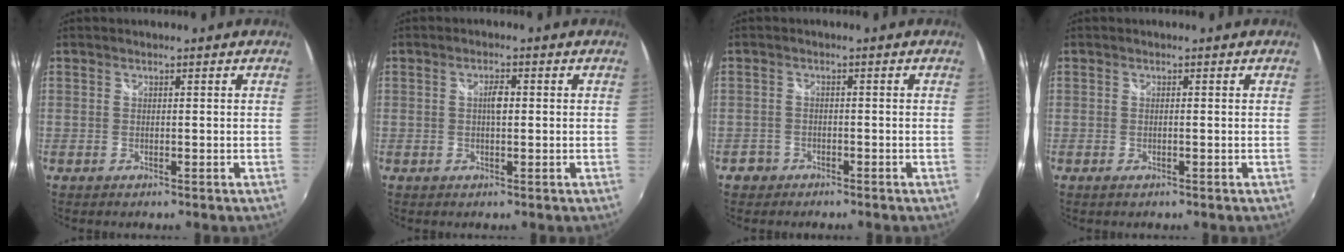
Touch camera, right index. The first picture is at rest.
{"total": 2.2, "force": [0.2, 0.7, 2.0], "torque": [-0.035, 0.004, 0.001]}
{"total": 2.3, "force": [-1.5, 1.7, 0.1], "torque": [-0.009, 0.000, -0.027]}
{"total": 0.6, "force": [-0.1, 0.0, 0.6], "torque": [-0.010, 0.000, -0.004]}